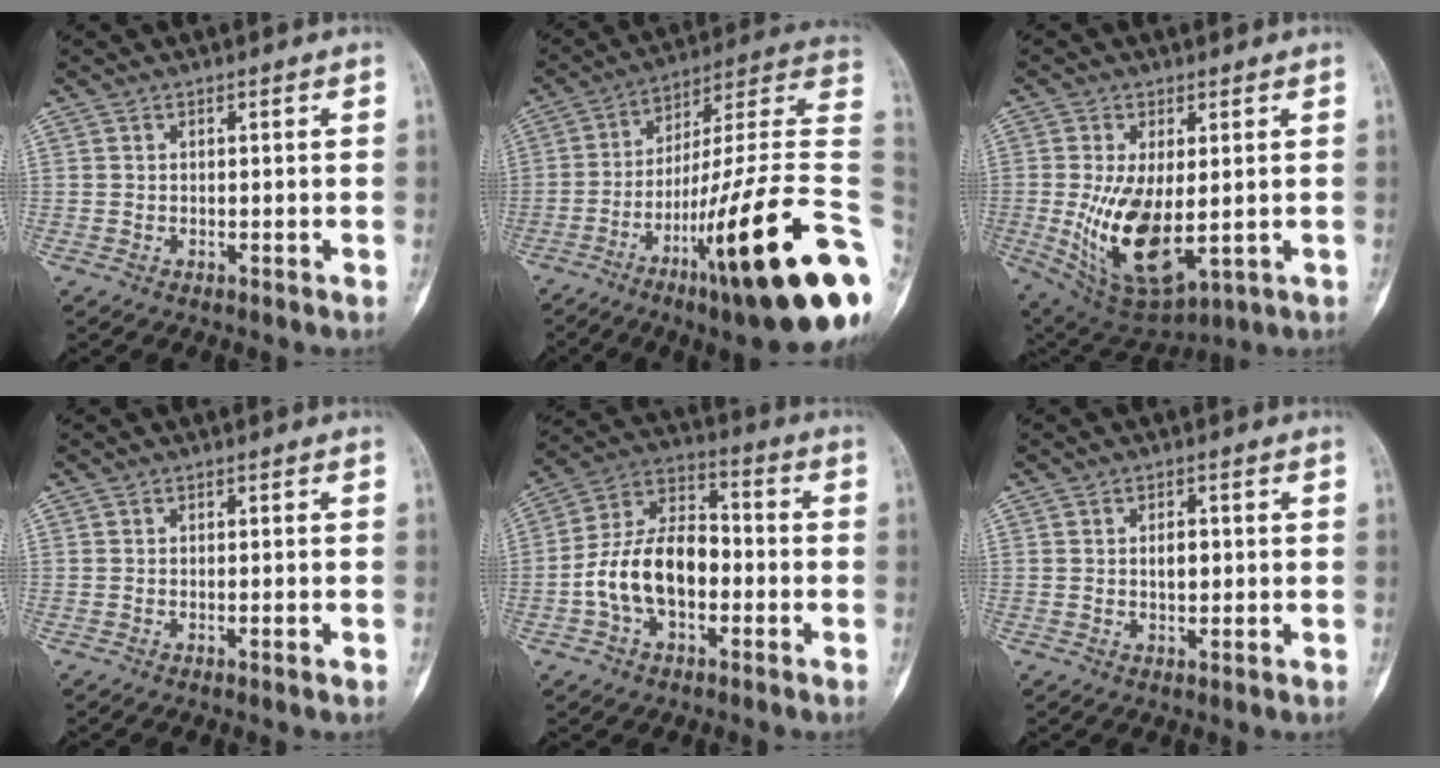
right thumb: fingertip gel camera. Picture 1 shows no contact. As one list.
[{"total": 30.0, "force": [-9.1, 4.1, 28.3], "torque": [-0.360, 0.057, -0.143]}, {"total": 14.7, "force": [-1.3, 7.2, 12.8], "torque": [-0.229, -0.022, 0.004]}, {"total": 1.0, "force": [-0.4, 0.1, 0.9], "torque": [-0.016, -0.002, -0.004]}, {"total": 14.2, "force": [-2.9, 8.8, 10.8], "torque": [-0.187, 0.045, -0.060]}, {"total": 2.8, "force": [0.2, 1.7, 2.3], "torque": [-0.029, 0.001, 0.004]}]